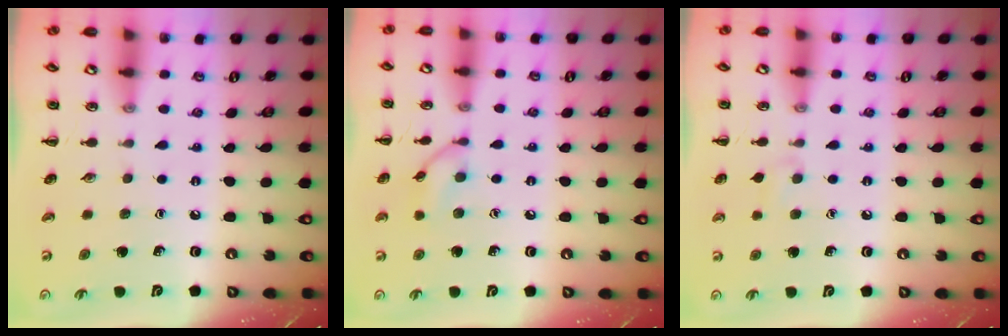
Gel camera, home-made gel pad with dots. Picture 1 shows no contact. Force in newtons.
{"total": 8.0, "press": 8.0, "slide": 0.7}
{"total": 4.5, "press": 4.2, "slide": 1.6}